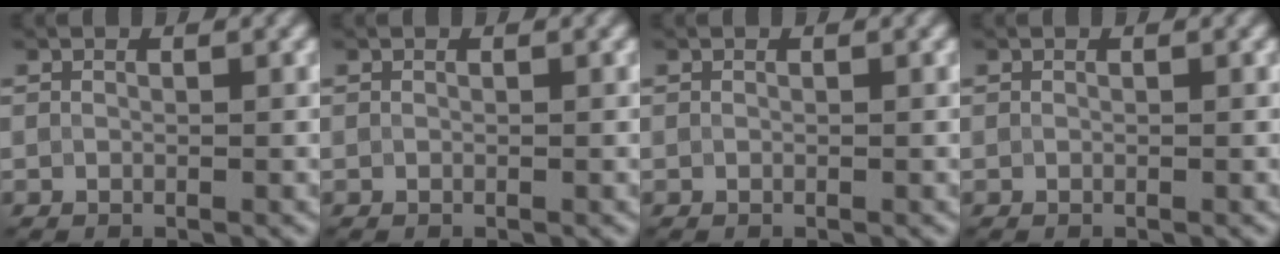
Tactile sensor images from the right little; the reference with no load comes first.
{"total": 0.0}
{"total": 0.0}
{"total": 0.0}